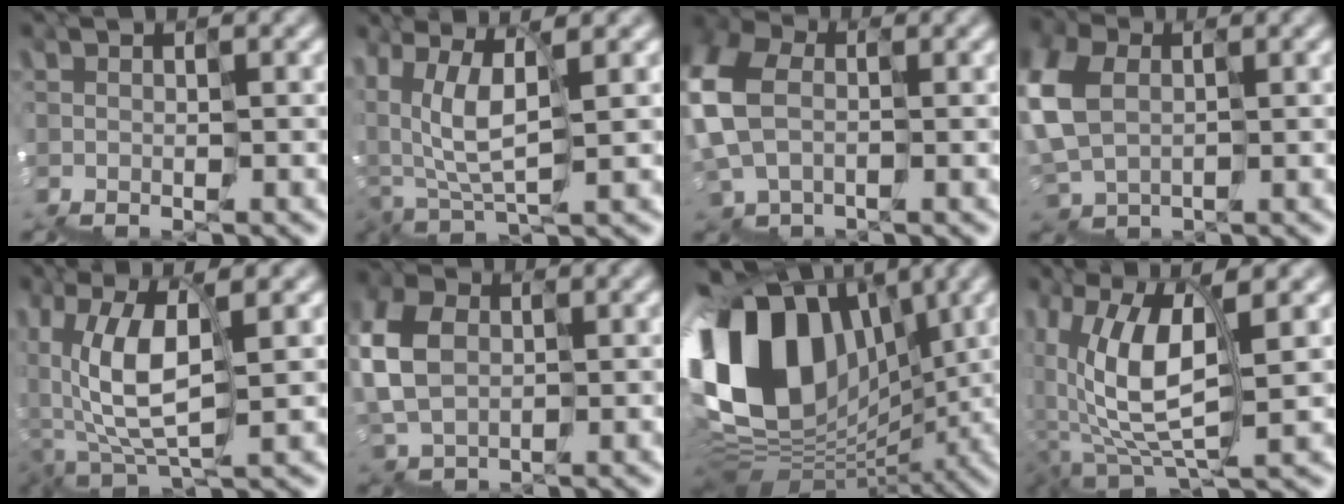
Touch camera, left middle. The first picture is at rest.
{"total": 3.5, "force": [2.3, 1.5, 2.2], "torque": [-0.068, 0.019, 0.042]}
{"total": 4.7, "force": [0.5, 4.1, 2.4], "torque": [-0.089, 0.016, 0.003]}
{"total": 4.0, "force": [0.9, 3.5, 1.8], "torque": [-0.073, 0.016, 0.014]}
{"total": 4.9, "force": [1.7, 2.8, 3.6], "torque": [-0.096, 0.018, 0.029]}
{"total": 4.5, "force": [0.8, 3.9, 2.0], "torque": [-0.068, 0.025, 0.011]}
{"total": 13.7, "force": [4.1, 10.4, 7.9], "torque": [-0.174, 0.047, 0.060]}
{"total": 5.8, "force": [1.9, 3.1, 4.5], "torque": [-0.107, 0.012, 0.034]}